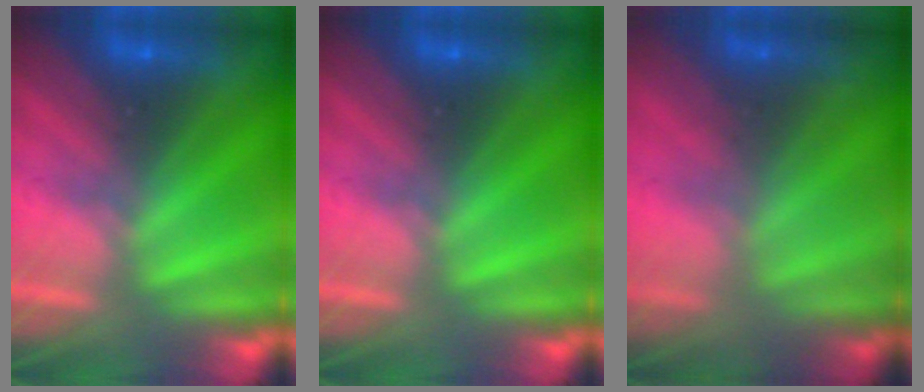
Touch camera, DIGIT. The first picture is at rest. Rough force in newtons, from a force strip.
{"total": 0.0}
{"total": 1.6}